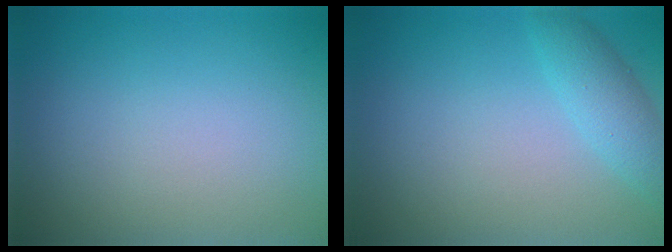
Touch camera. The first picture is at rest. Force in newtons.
{"total": 2.6, "press": 2.6, "slide": 0.1}